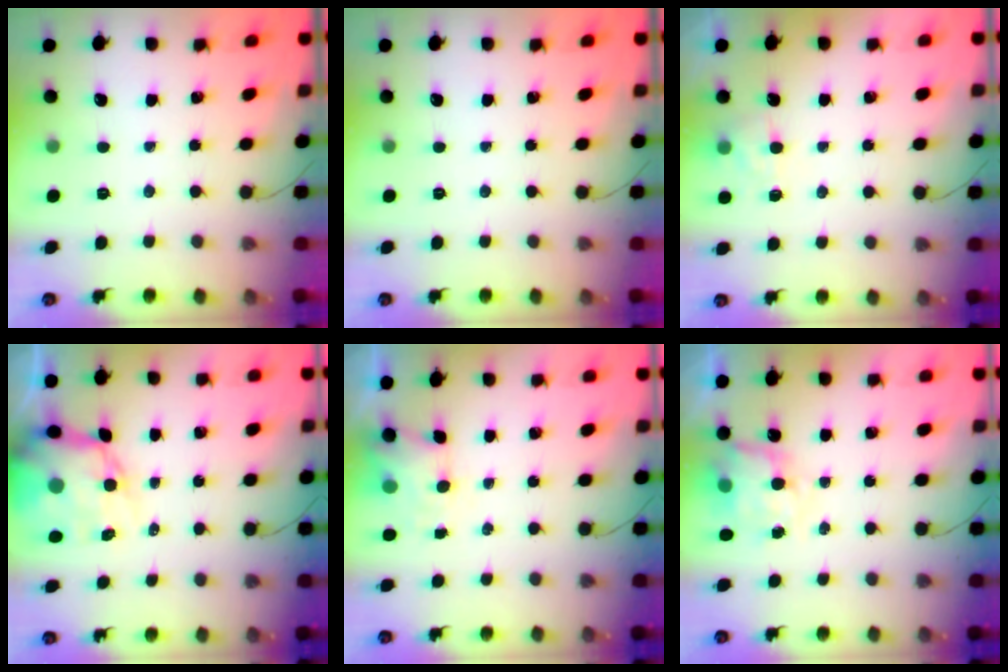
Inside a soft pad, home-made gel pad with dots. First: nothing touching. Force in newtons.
{"total": 0.0}
{"total": 5.2, "press": 5.0, "slide": 1.3}
{"total": 12.2, "press": 11.7, "slide": 3.5}
{"total": 3.4, "press": 3.3, "slide": 0.8}
{"total": 6.3, "press": 6.2, "slide": 0.6}